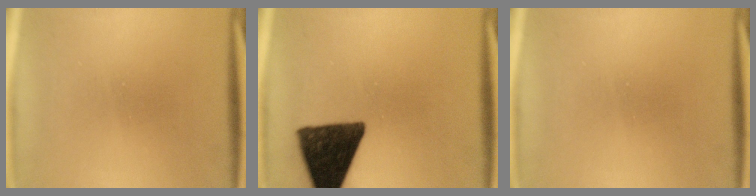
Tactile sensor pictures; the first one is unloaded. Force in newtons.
{"total": 13.5}
{"total": 0.0}